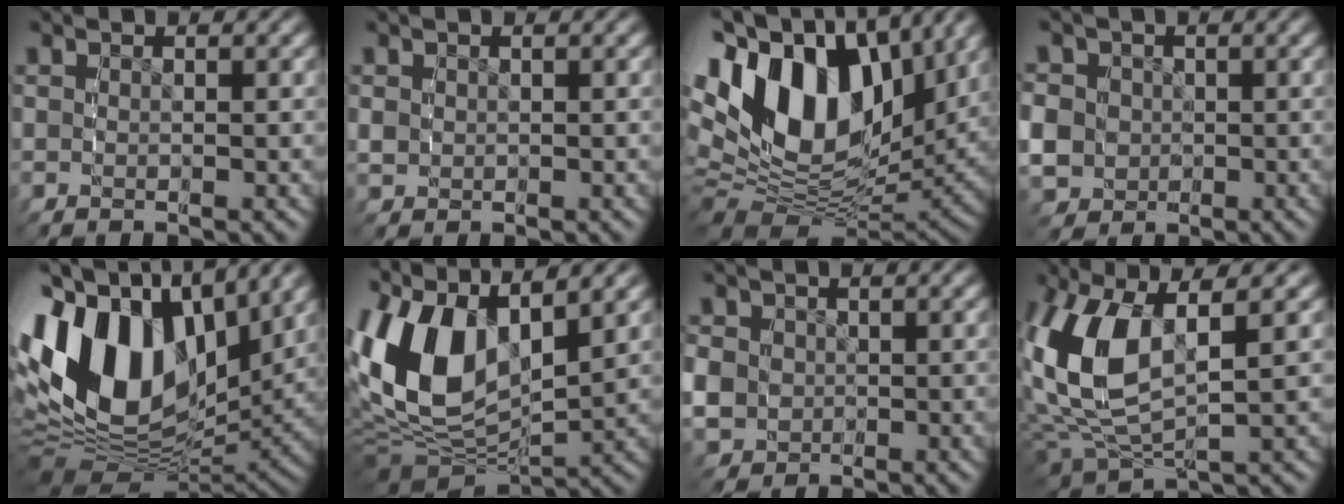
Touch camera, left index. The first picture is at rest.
{"total": 1.3, "force": [-0.1, 1.2, 0.4], "torque": [-0.017, -0.009, 0.006]}
{"total": 16.6, "force": [3.6, 11.0, 11.9], "torque": [-0.225, -0.010, 0.061]}
{"total": 6.9, "force": [-0.5, 6.4, 2.7], "torque": [-0.064, -0.025, -0.005]}
{"total": 16.8, "force": [2.4, 11.5, 12.1], "torque": [-0.231, -0.011, 0.045]}
{"total": 12.0, "force": [1.3, 7.6, 9.1], "torque": [-0.199, -0.020, 0.037]}
{"total": 5.1, "force": [-0.4, 4.7, 2.1], "torque": [-0.054, -0.020, -0.001]}
{"total": 8.6, "force": [1.8, 5.0, 6.8], "torque": [-0.177, -0.012, 0.043]}